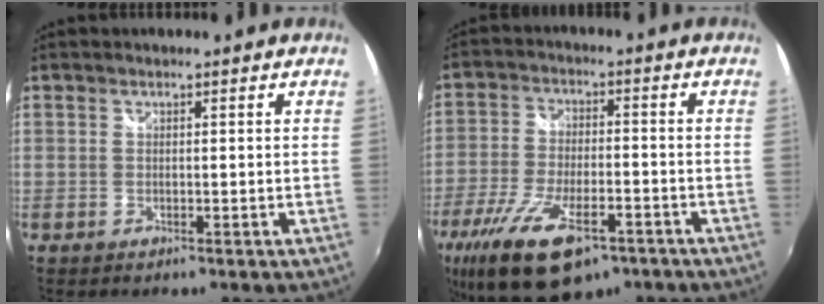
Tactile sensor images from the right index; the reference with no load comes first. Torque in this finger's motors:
{"motor_torque": [1.66, -0.48, 0.87, 0.21]}